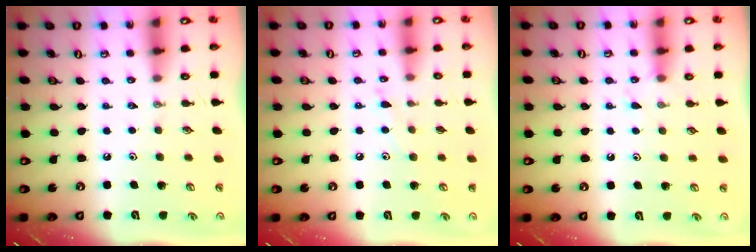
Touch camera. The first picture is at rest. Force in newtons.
{"total": 7.0, "press": 6.9, "slide": 0.7}
{"total": 4.2, "press": 4.2, "slide": 0.5}